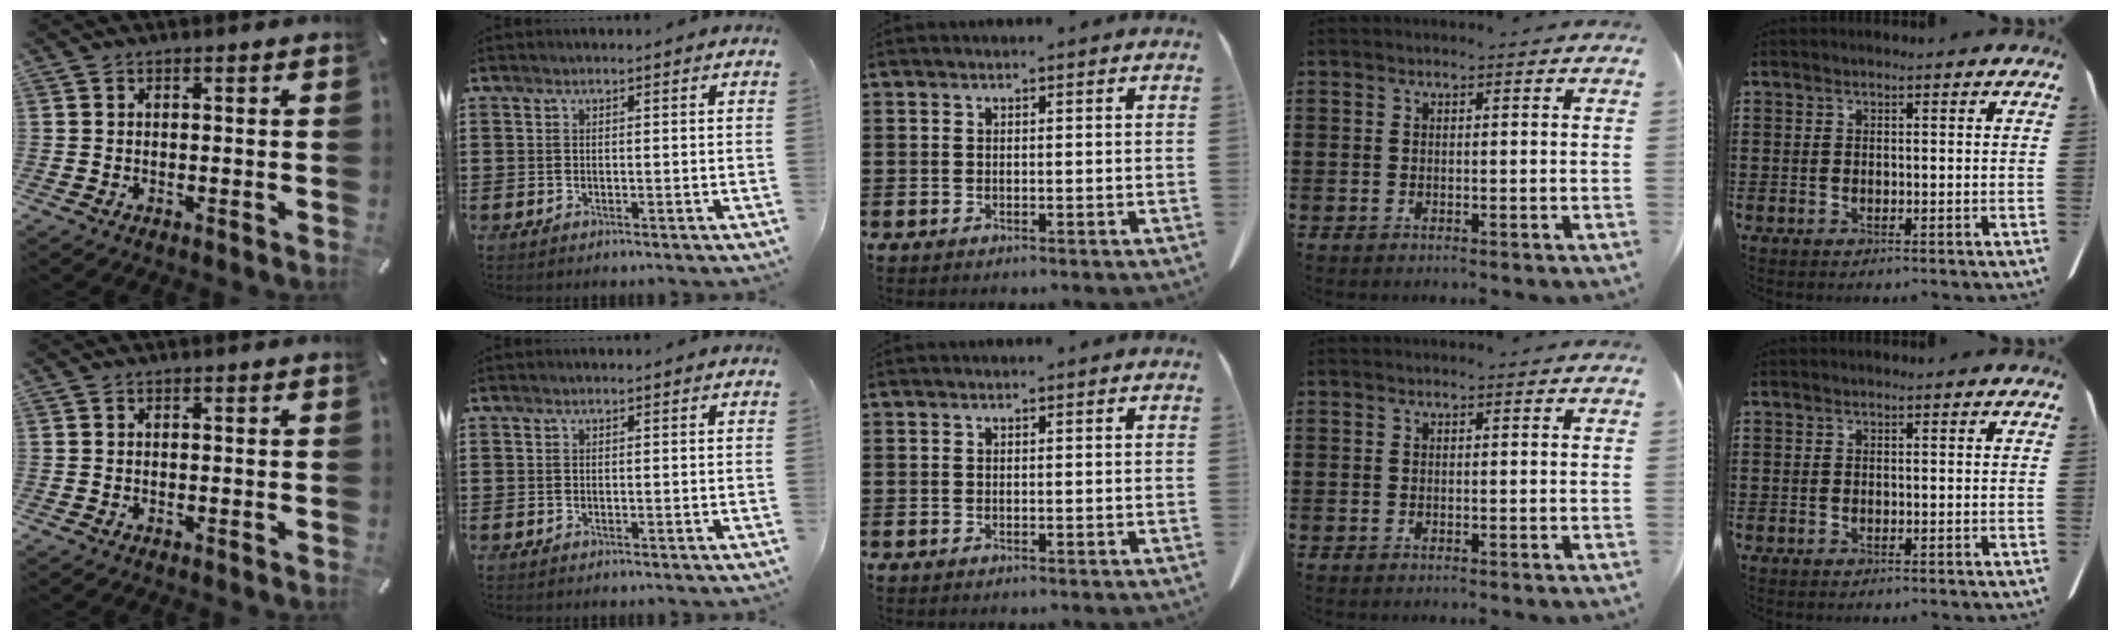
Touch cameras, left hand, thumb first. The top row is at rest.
{}